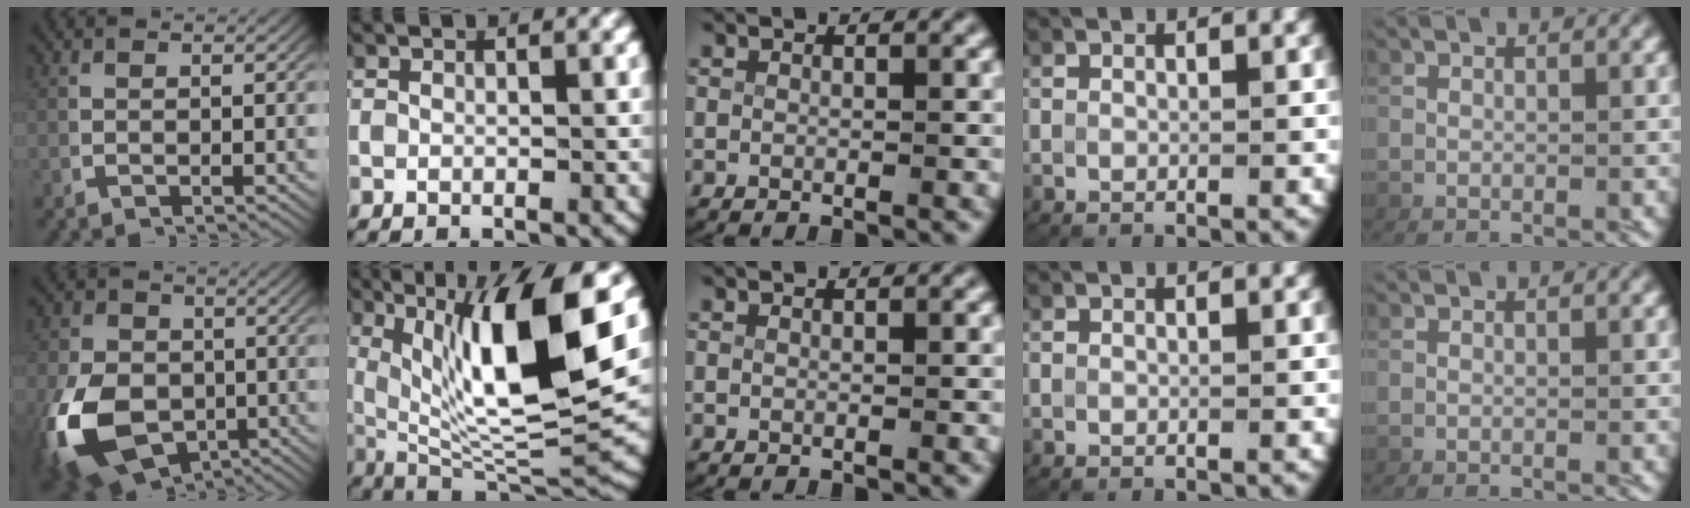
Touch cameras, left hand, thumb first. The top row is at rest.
{"thumb": {"total": 13.4, "force": [-4.2, 9.7, 8.3], "torque": [-0.181, -0.062, -0.044]}, "index": {"total": 14.7, "force": [2.1, 6.7, 13.0], "torque": [-0.215, -0.019, 0.049]}}